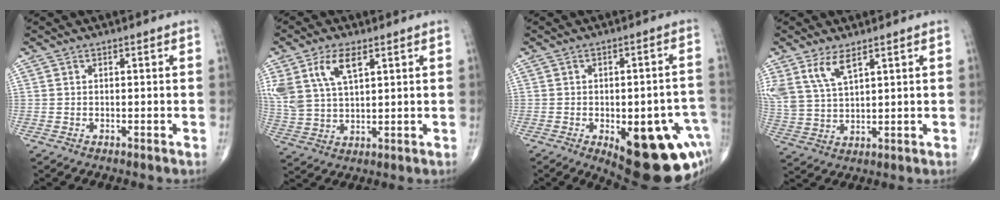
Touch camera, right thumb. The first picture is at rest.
{"total": 10.0, "force": [4.8, 4.8, 7.4], "torque": [-0.158, -0.008, 0.102]}
{"total": 21.9, "force": [-8.2, 9.2, 18.1], "torque": [-0.158, 0.017, -0.084]}
{"total": 7.2, "force": [4.4, 2.8, 4.9], "torque": [-0.104, -0.017, 0.099]}